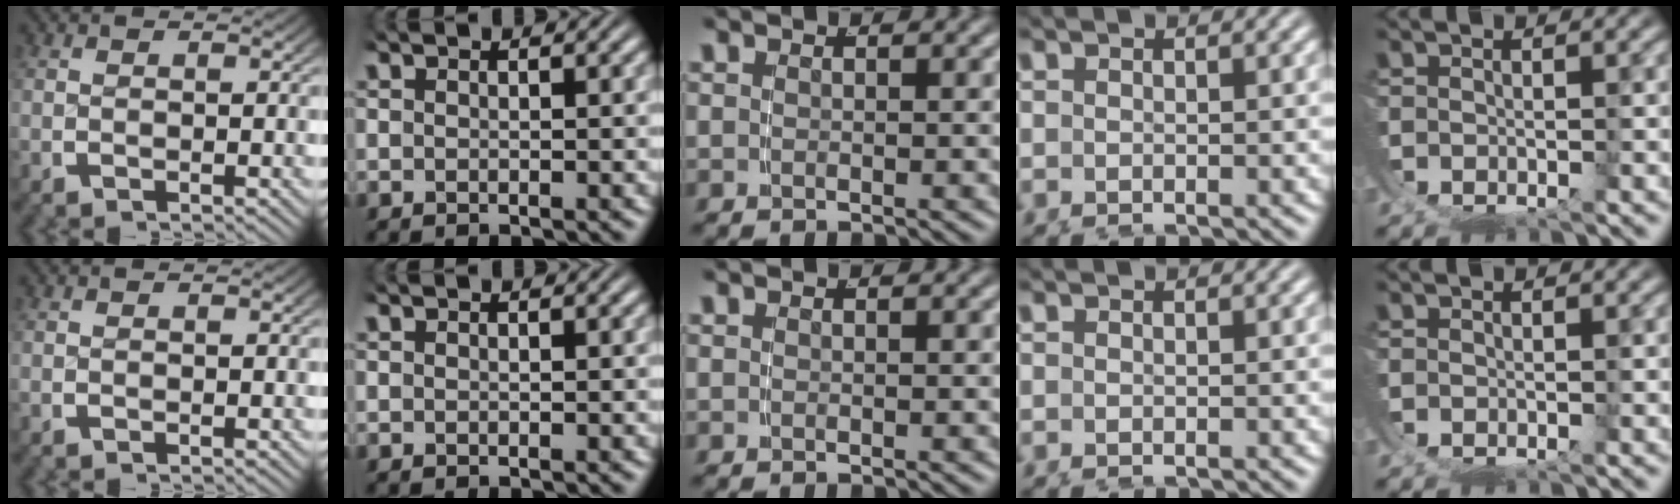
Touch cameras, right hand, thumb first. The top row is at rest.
{}